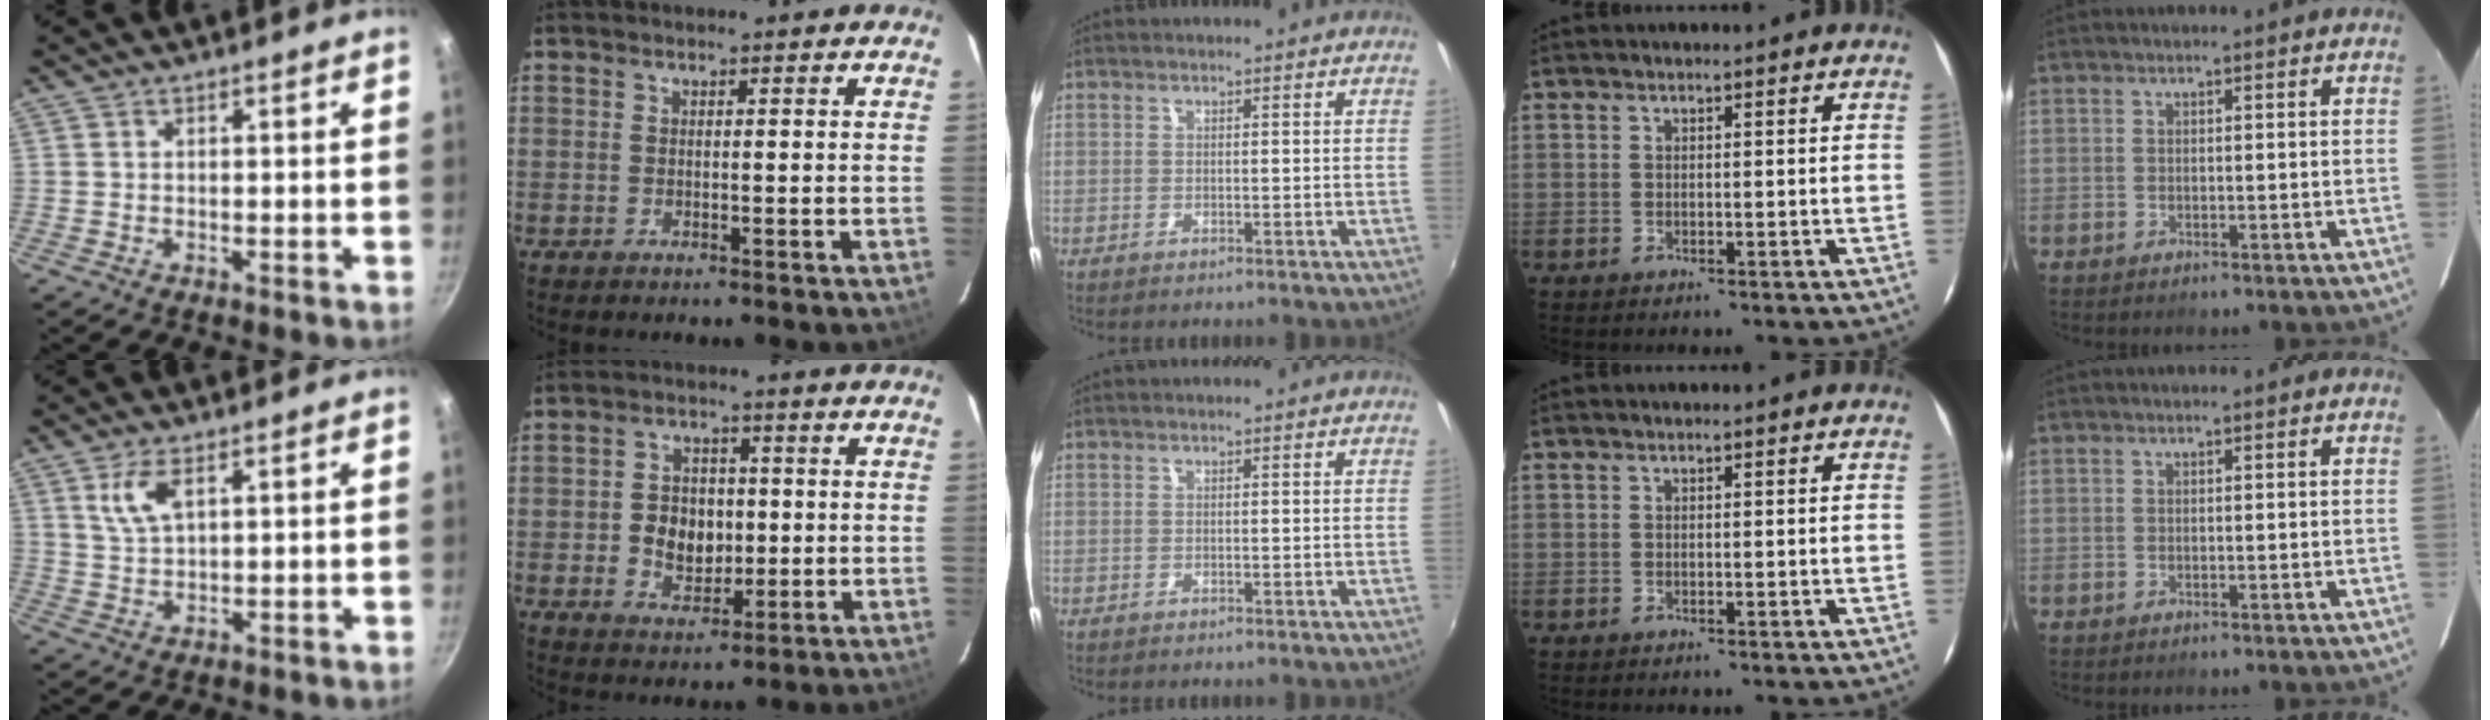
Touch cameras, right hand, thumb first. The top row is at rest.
{"thumb": {"total": 5.6, "force": [2.6, 2.5, 4.3], "torque": [-0.081, -0.008, 0.057]}, "index": {"total": 7.4, "force": [-0.8, 5.9, 4.4], "torque": [-0.093, 0.010, -0.007]}}